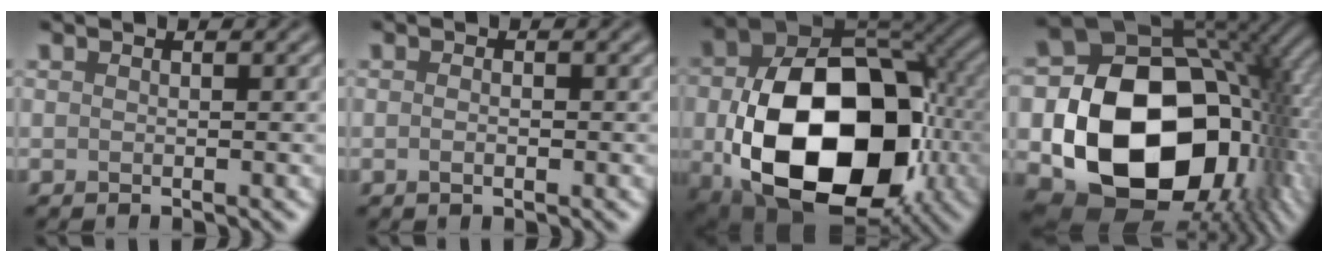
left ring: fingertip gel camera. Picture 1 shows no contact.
{"total": 0.9, "force": [-0.2, 0.5, 0.7], "torque": [-0.005, -0.003, -0.006]}
{"total": 17.5, "force": [-3.0, 12.0, 12.4], "torque": [-0.229, -0.059, -0.031]}
{"total": 18.5, "force": [-2.5, 13.6, 12.3], "torque": [-0.202, -0.050, -0.017]}